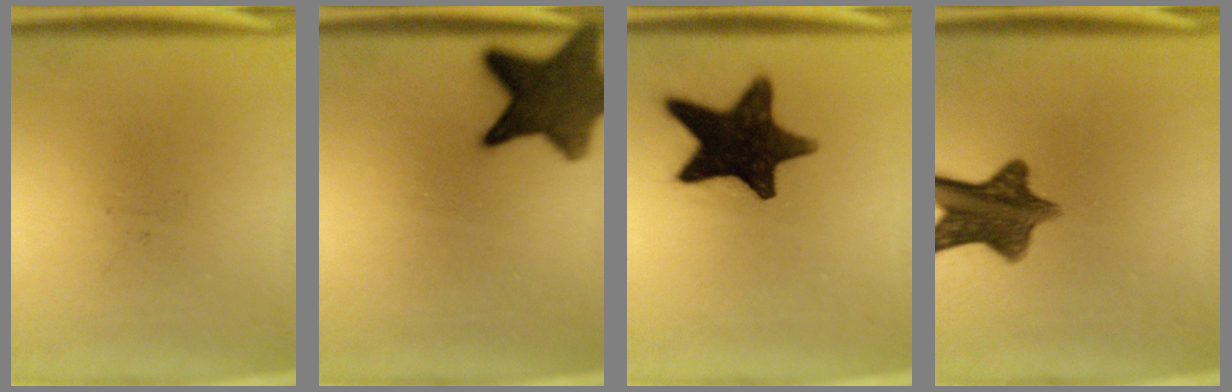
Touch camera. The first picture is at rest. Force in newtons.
{"total": 13.4}
{"total": 16.4}
{"total": 10.4}